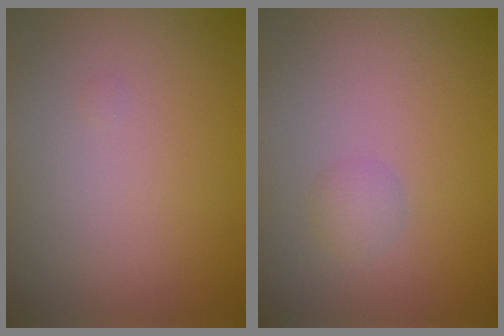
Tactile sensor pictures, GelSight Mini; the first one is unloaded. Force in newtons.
{"total": 1.2, "press": 1.2, "slide": 0.0}